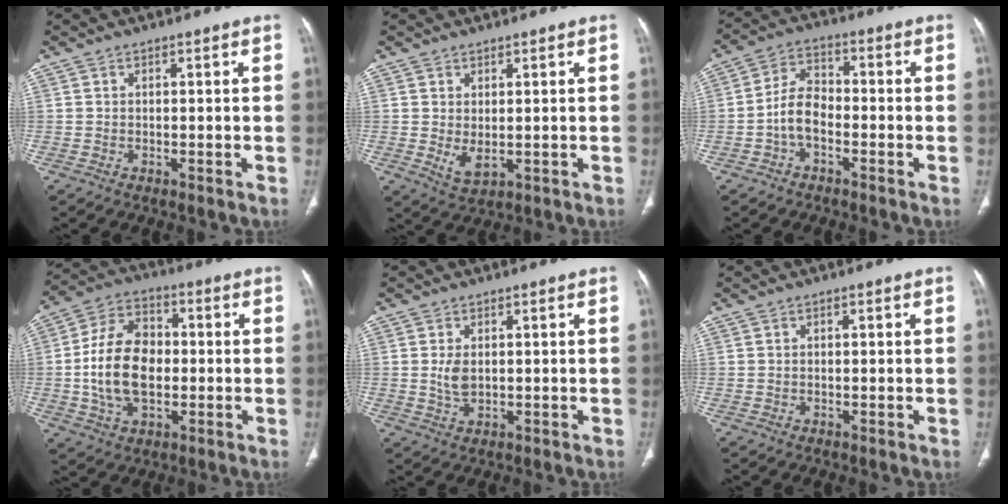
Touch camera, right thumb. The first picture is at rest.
{"total": 3.6, "force": [0.2, 1.9, 3.1], "torque": [-0.050, -0.010, 0.015]}
{"total": 6.6, "force": [-2.3, 4.0, 4.7], "torque": [-0.082, 0.028, -0.053]}
{"total": 15.2, "force": [-1.1, 9.9, 11.4], "torque": [-0.201, 0.021, -0.019]}
{"total": 3.2, "force": [0.4, 1.9, 2.6], "torque": [-0.053, -0.008, 0.013]}
{"total": 0.6, "force": [0.1, 0.3, 0.5], "torque": [-0.009, 0.003, 0.004]}